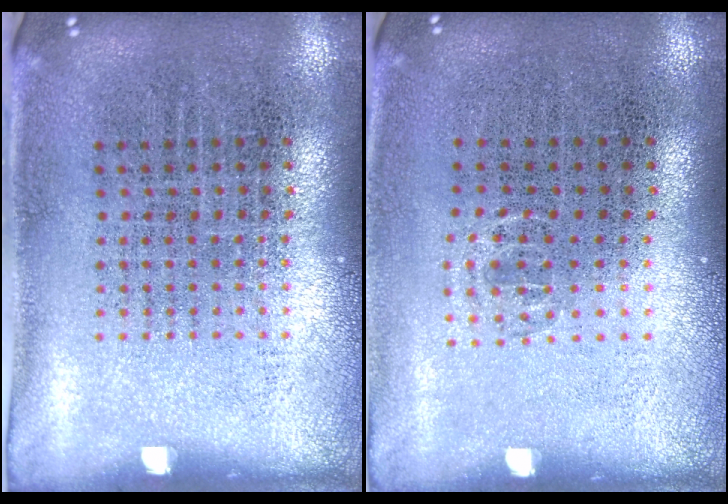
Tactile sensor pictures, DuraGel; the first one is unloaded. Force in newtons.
{"total": 0.6, "press": 0.4, "slide": 0.4}